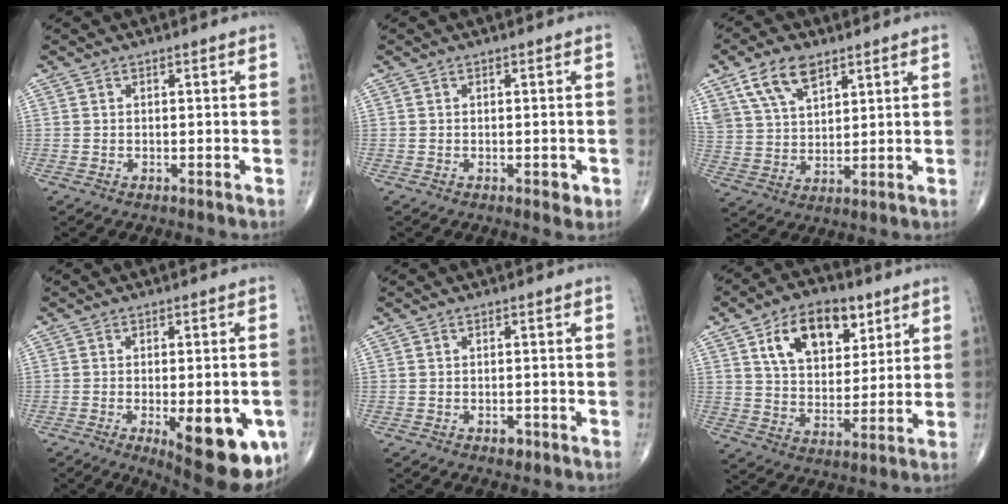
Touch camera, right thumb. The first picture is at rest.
{"total": 1.8, "force": [-0.6, 0.9, 1.4], "torque": [-0.010, -0.001, -0.007]}
{"total": 10.0, "force": [6.0, 5.3, 5.9], "torque": [-0.103, -0.017, 0.122]}
{"total": 16.9, "force": [-6.0, 6.4, 14.5], "torque": [-0.137, -0.002, -0.062]}
{"total": 1.6, "force": [-0.9, 1.0, 0.9], "torque": [-0.010, 0.001, -0.012]}
{"total": 15.0, "force": [6.9, 9.1, 9.8], "torque": [-0.119, -0.024, 0.122]}